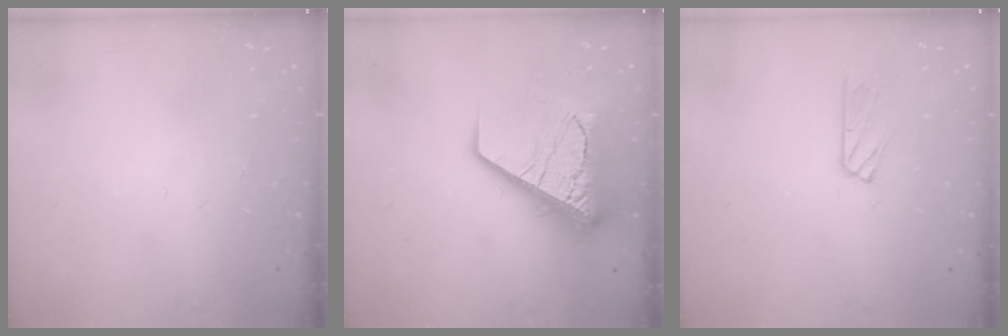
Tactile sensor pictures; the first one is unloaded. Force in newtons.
{"total": 15.8, "press": 15.7, "slide": 1.7}
{"total": 6.1, "press": 6.1, "slide": 0.3}